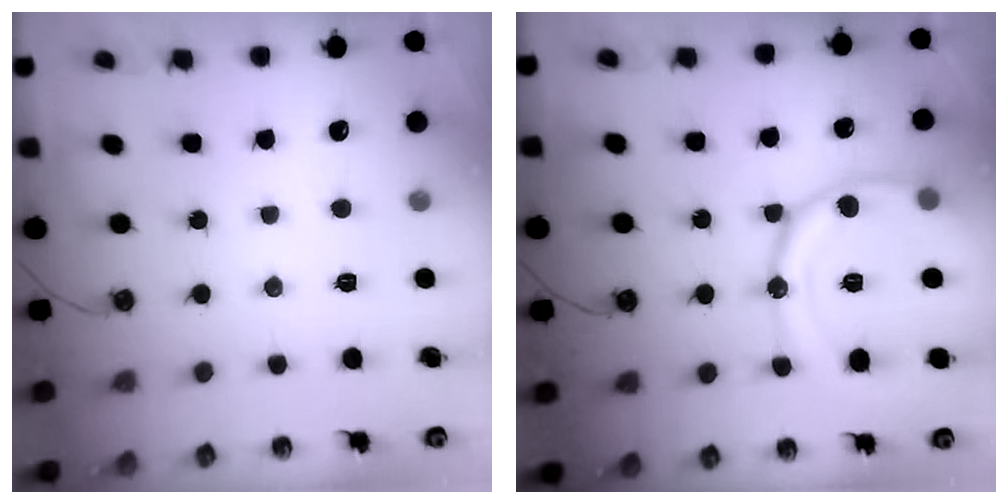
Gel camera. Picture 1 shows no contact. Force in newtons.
{"total": 17.2, "press": 17.1, "slide": 2.0}